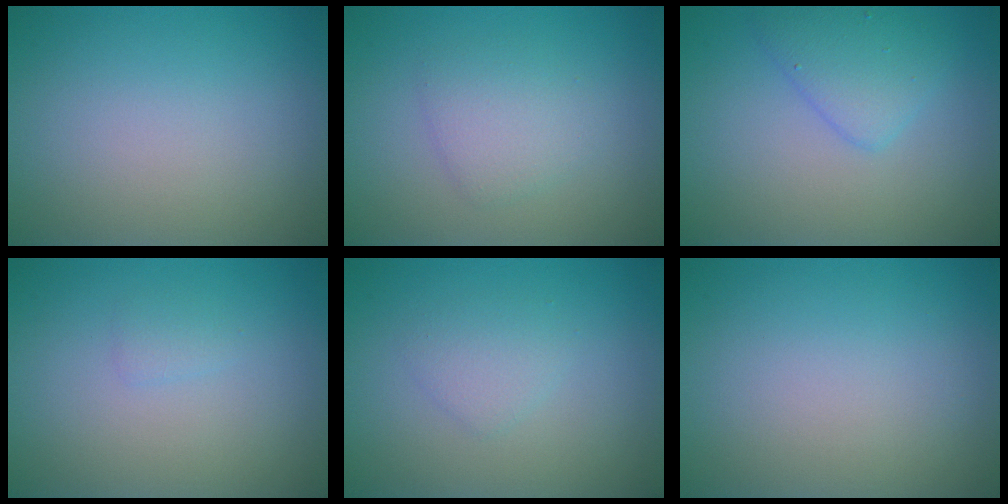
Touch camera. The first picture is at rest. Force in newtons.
{"total": 2.4, "press": 2.4, "slide": 0.3}
{"total": 2.9, "press": 2.9, "slide": 0.1}
{"total": 0.7, "press": 0.7, "slide": 0.1}
{"total": 1.5, "press": 1.5, "slide": 0.0}
{"total": 0.0}